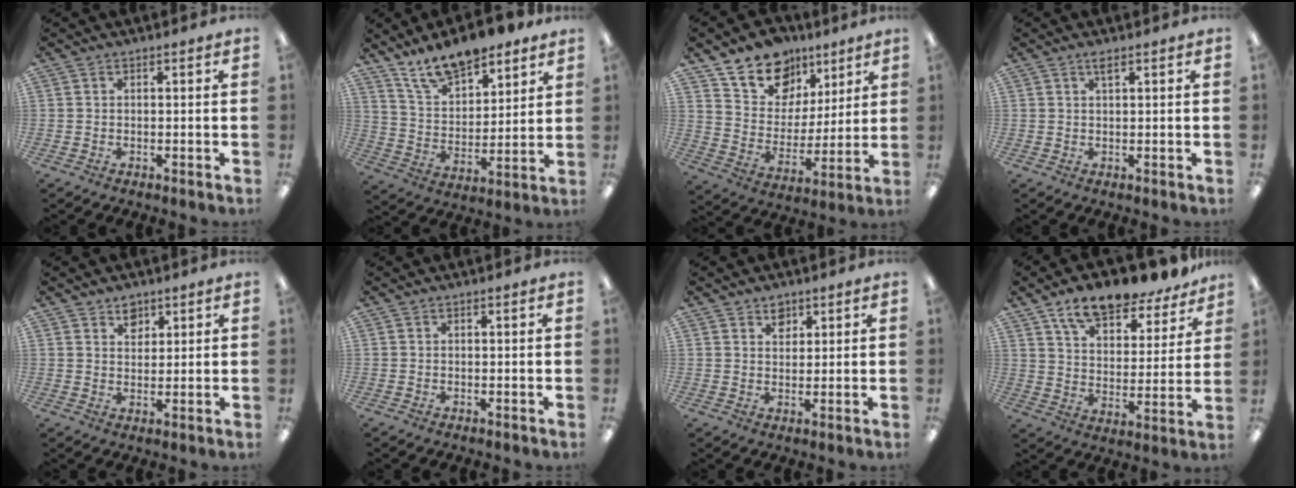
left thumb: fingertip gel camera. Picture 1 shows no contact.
{"total": 13.7, "force": [11.1, 5.5, 5.7], "torque": [-0.098, -0.062, 0.202]}
{"total": 15.5, "force": [10.6, 10.3, 4.7], "torque": [-0.087, -0.060, 0.201]}
{"total": 1.6, "force": [1.1, 0.3, 1.1], "torque": [-0.027, 0.002, 0.020]}
{"total": 4.1, "force": [3.0, 2.6, 0.7], "torque": [0.000, -0.014, 0.052]}
{"total": 0.0}
{"total": 3.3, "force": [2.4, 2.2, 0.7], "torque": [0.006, -0.011, 0.041]}
{"total": 13.7, "force": [11.6, 4.3, 5.8], "torque": [-0.099, -0.081, 0.200]}